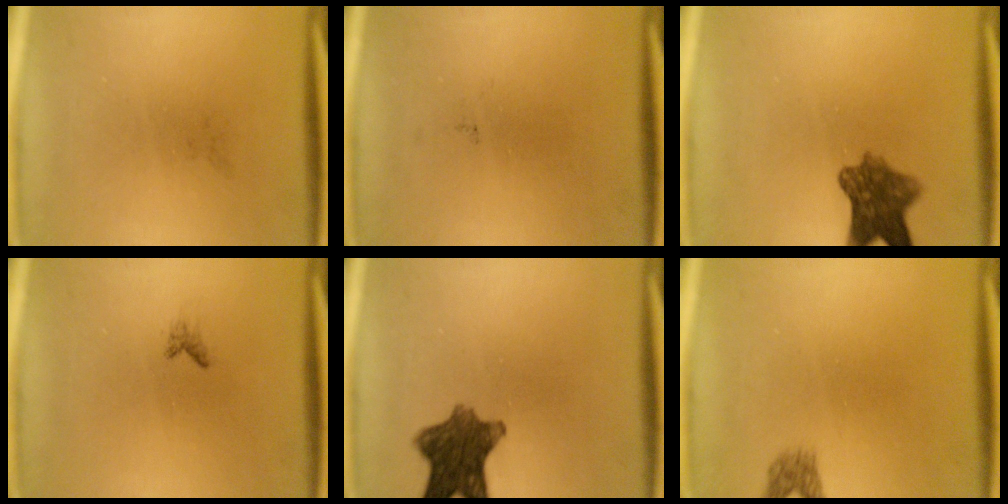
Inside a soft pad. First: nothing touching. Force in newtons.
{"total": 0.0}
{"total": 7.1}
{"total": 0.6}
{"total": 9.0}
{"total": 1.6}